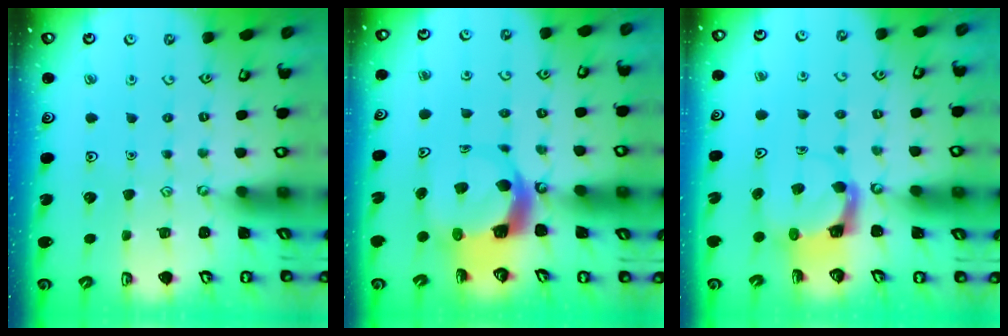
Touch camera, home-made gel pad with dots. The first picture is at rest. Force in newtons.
{"total": 7.2, "press": 7.2, "slide": 1.0}
{"total": 3.8, "press": 3.8, "slide": 0.3}